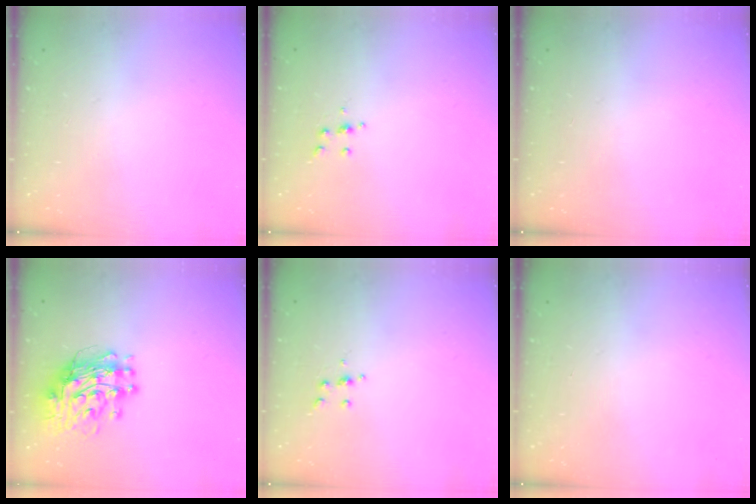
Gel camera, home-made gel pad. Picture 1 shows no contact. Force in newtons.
{"total": 4.0, "press": 3.9, "slide": 0.9}
{"total": 0.0}
{"total": 11.7, "press": 11.7, "slide": 1.1}
{"total": 4.0, "press": 3.9, "slide": 0.9}
{"total": 0.0}